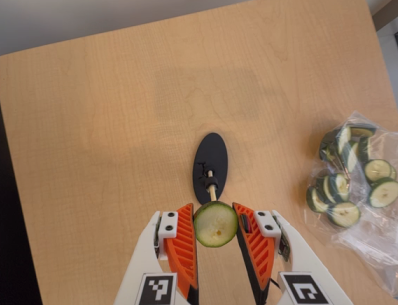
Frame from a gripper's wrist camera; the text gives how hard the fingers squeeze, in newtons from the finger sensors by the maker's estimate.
{"total": 9.3, "left": 9.2, "right": 9.4}